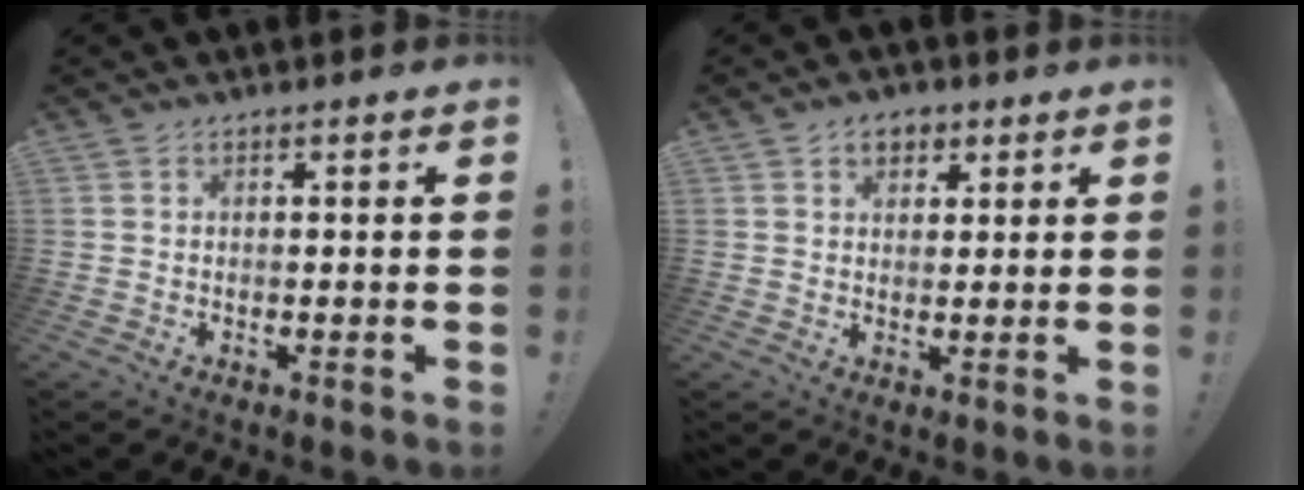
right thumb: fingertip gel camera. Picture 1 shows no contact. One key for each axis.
{"total": 4.6, "fx": 2.3, "fy": 3.5, "fz": 2.0, "tx": -0.023, "ty": -0.003, "tz": 0.040}